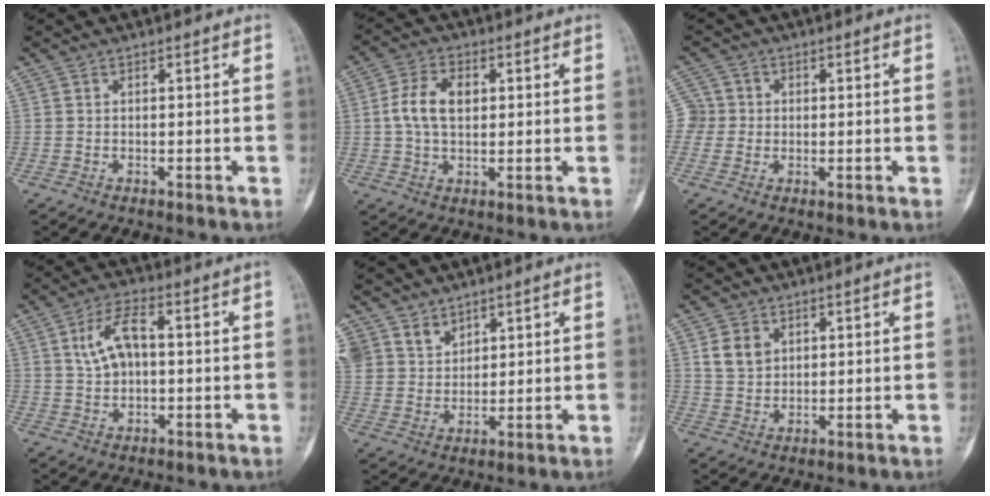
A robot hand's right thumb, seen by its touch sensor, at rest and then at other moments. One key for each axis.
{"total": 7.3, "fx": 1.0, "fy": 4.7, "fz": 5.5, "tx": -0.097, "ty": 0.016, "tz": 0.016}
{"total": 4.8, "fx": 0.0, "fy": 4.7, "fz": 1.0, "tx": 0.011, "ty": 0.010, "tz": -0.008}
{"total": 7.6, "fx": 0.9, "fy": 3.8, "fz": 6.5, "tx": -0.116, "ty": 0.028, "tz": 0.018}
{"total": 8.6, "fx": 5.8, "fy": 6.2, "fz": 1.2, "tx": 0.006, "ty": -0.024, "tz": 0.124}
{"total": 5.3, "fx": 2.1, "fy": 4.1, "fz": 2.5, "tx": -0.021, "ty": -0.007, "tz": 0.043}